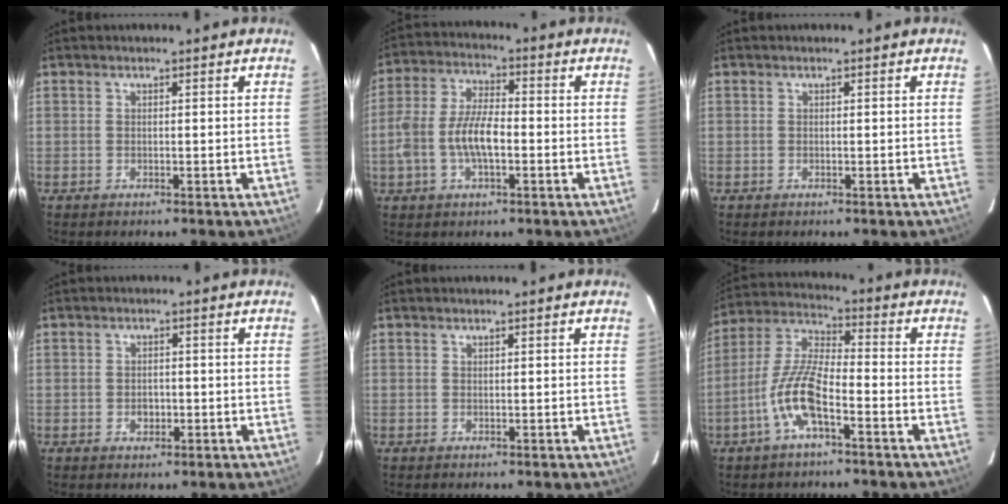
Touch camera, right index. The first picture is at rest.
{"total": 9.2, "force": [-2.2, 4.0, 8.0], "torque": [-0.165, 0.008, -0.040]}
{"total": 0.0}
{"total": 2.5, "force": [-0.6, 2.1, 1.2], "torque": [-0.022, 0.005, -0.006]}
{"total": 0.0}
{"total": 10.7, "force": [-4.9, 2.9, 9.0], "torque": [-0.199, 0.004, -0.099]}